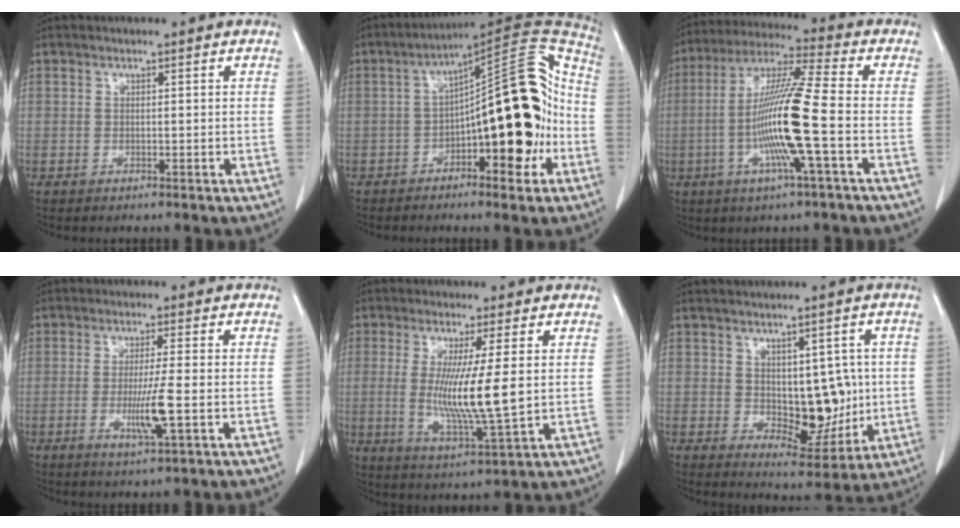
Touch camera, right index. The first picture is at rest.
{"total": 20.2, "force": [-3.3, 5.8, 19.1], "torque": [-0.277, 0.036, -0.041]}
{"total": 14.1, "force": [-3.0, -0.6, 13.8], "torque": [-0.269, -0.003, -0.067]}
{"total": 6.0, "force": [-1.5, -0.4, 5.8], "torque": [-0.106, -0.014, -0.027]}
{"total": 10.9, "force": [0.4, -0.1, 10.9], "torque": [-0.215, -0.030, 0.006]}
{"total": 8.2, "force": [0.3, 4.7, 6.8], "torque": [-0.077, 0.000, 0.023]}